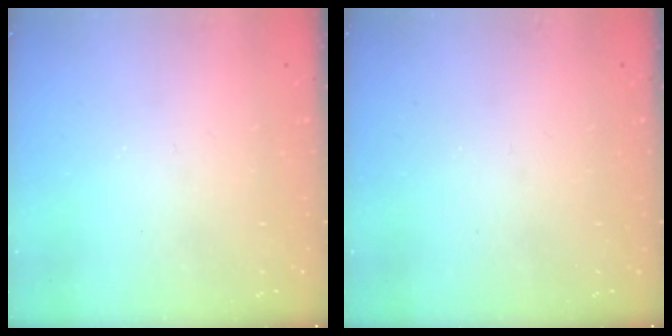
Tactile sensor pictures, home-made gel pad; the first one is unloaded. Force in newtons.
{"total": 0.0}